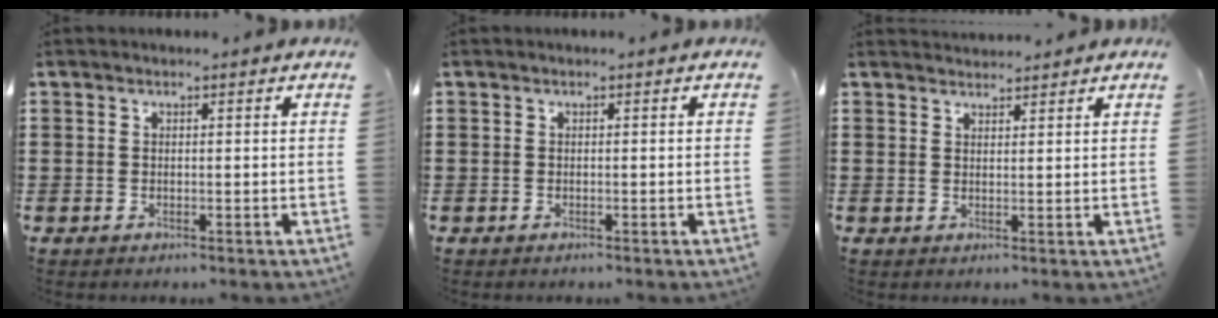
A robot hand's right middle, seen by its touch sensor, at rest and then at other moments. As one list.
[{"total": 0.0}, {"total": 1.7, "force": [1.7, 0.1, -0.2], "torque": [-0.002, 0.002, 0.034]}]